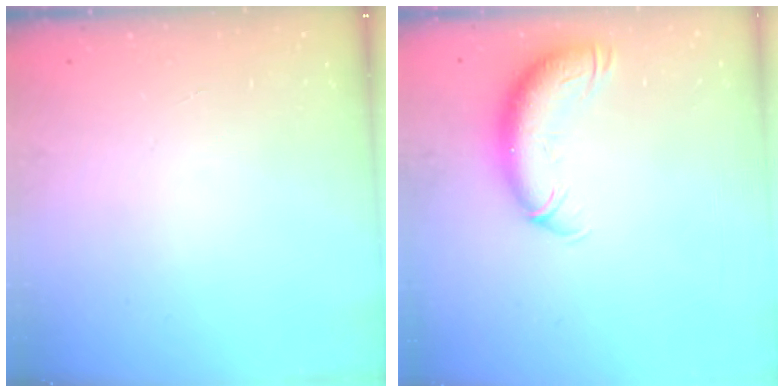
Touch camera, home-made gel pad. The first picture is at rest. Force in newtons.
{"total": 12.0, "press": 11.7, "slide": 2.6}